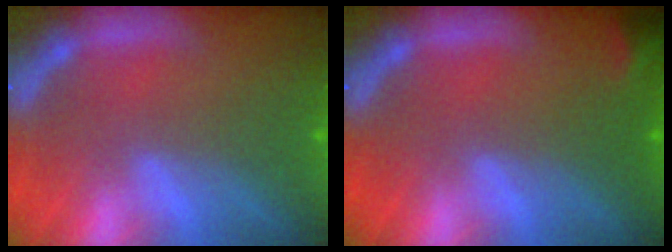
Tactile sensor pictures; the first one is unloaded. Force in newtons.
{"total": 1.4}